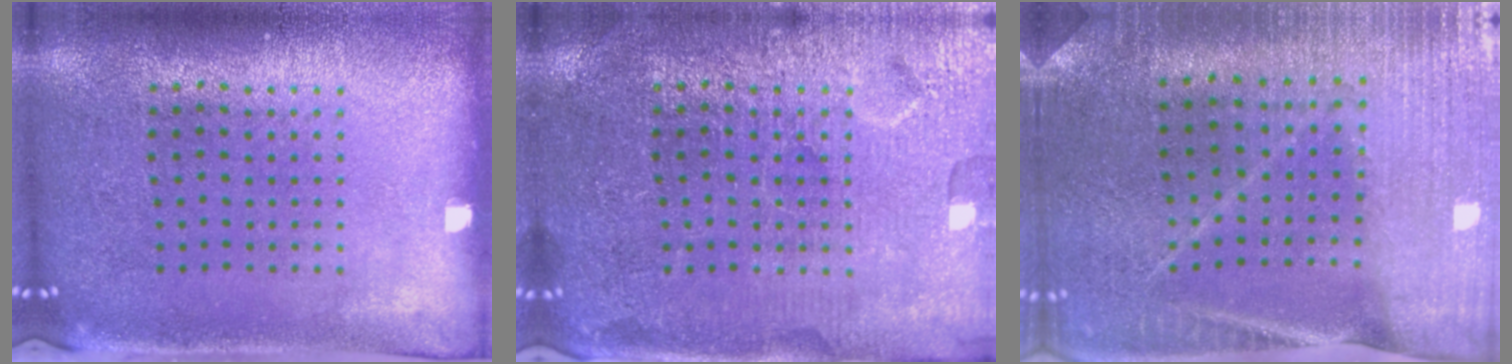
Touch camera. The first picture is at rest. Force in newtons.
{"total": 3.9, "press": 3.9, "slide": 0.5}
{"total": 1.7, "press": 1.7, "slide": 0.1}